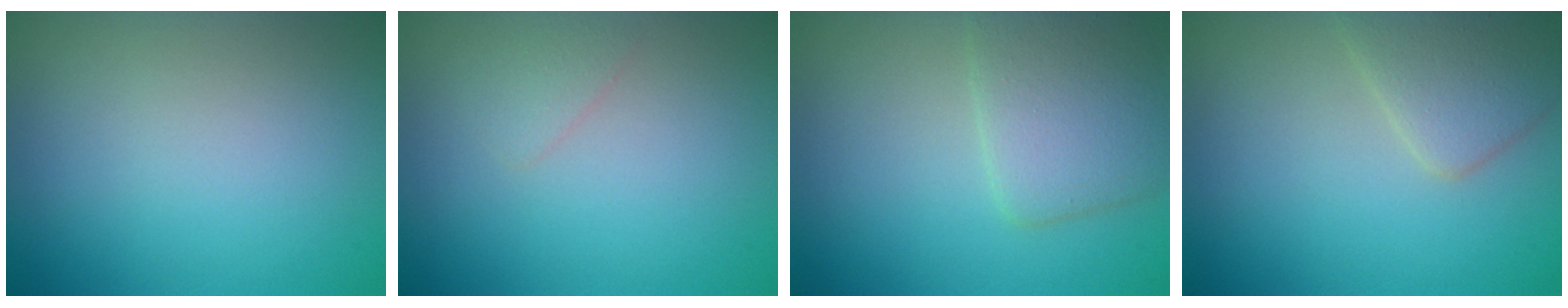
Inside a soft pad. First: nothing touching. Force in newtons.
{"total": 0.9, "press": 0.9, "slide": 0.0}
{"total": 4.2, "press": 4.2, "slide": 0.1}
{"total": 3.3, "press": 3.3, "slide": 0.1}